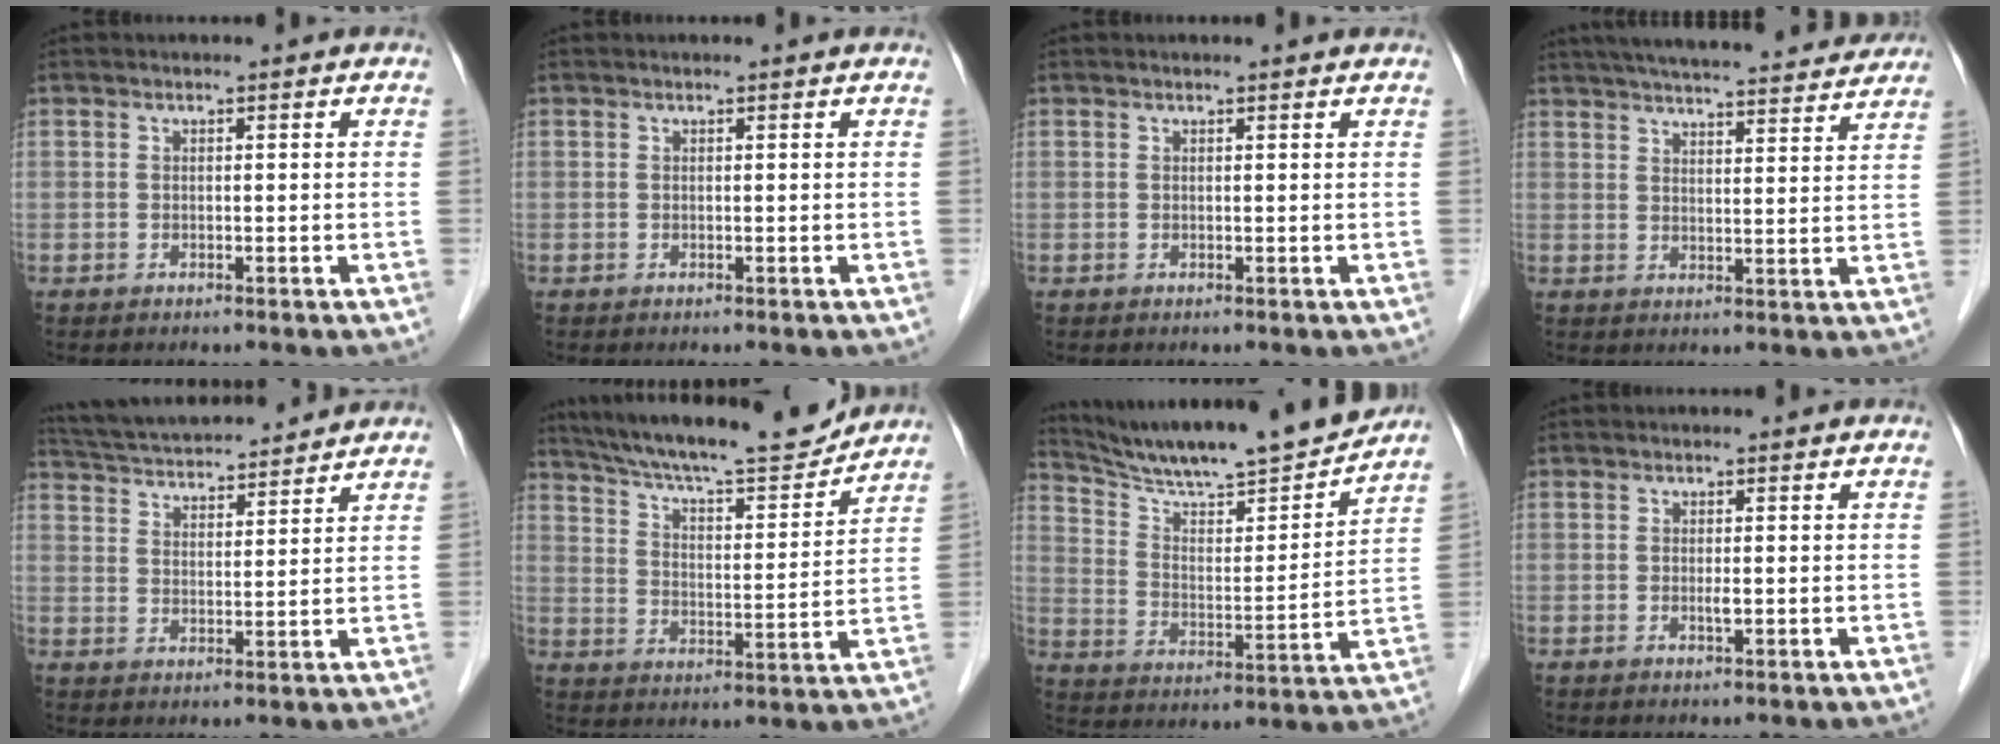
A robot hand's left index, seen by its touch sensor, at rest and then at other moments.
{"total": 0.0}
{"total": 1.2, "force": [1.2, 0.0, 0.2], "torque": [-0.011, 0.001, 0.012]}
{"total": 23.6, "force": [21.4, 3.2, 9.4], "torque": [-0.149, 0.016, 0.281]}
{"total": 16.1, "force": [14.9, 2.3, 5.6], "torque": [-0.102, 0.036, 0.235]}
{"total": 18.0, "force": [16.6, 1.8, 6.8], "torque": [-0.118, -0.002, 0.250]}
{"total": 19.0, "force": [17.5, 0.5, 7.3], "torque": [-0.130, -0.020, 0.274]}
{"total": 0.8, "force": [-0.1, 0.1, 0.8], "torque": [-0.016, -0.004, -0.002]}